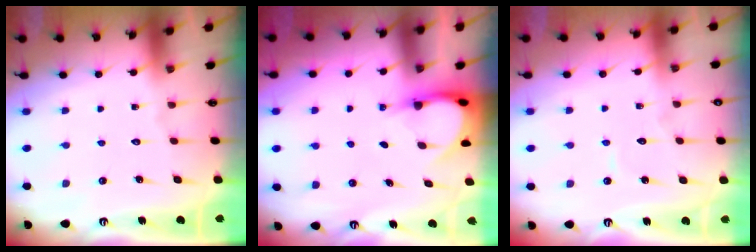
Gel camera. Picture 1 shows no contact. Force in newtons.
{"total": 3.7, "press": 3.6, "slide": 0.4}
{"total": 4.1, "press": 4.1, "slide": 0.3}